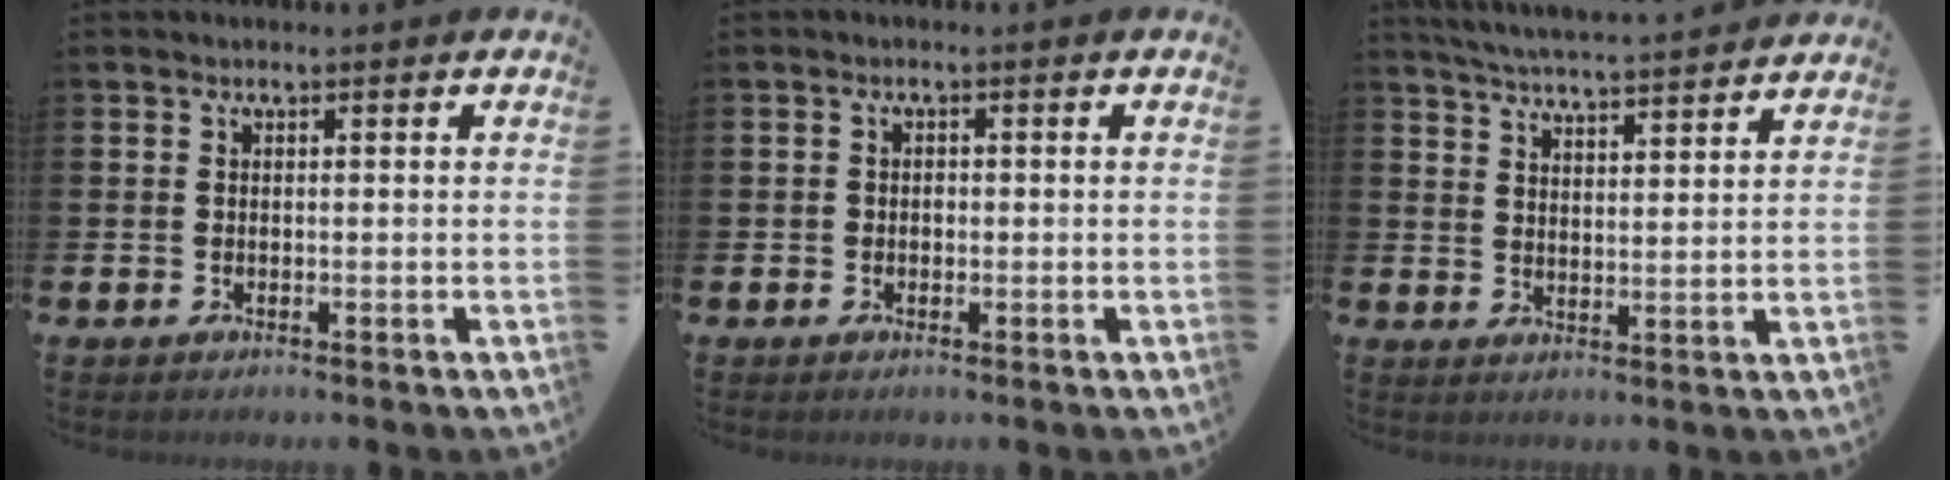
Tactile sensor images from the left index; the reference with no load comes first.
{"total": 0.9, "force": [-0.3, 0.8, 0.3], "torque": [0.000, 0.003, -0.009]}
{"total": 5.3, "force": [5.3, -0.4, 0.7], "torque": [-0.033, -0.039, 0.092]}